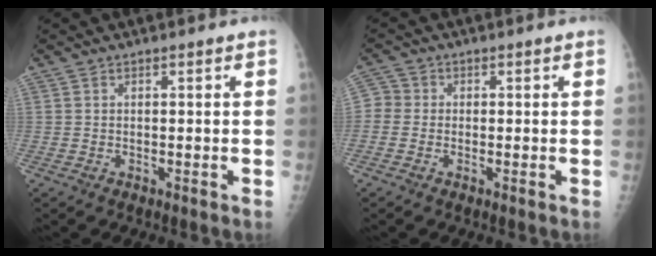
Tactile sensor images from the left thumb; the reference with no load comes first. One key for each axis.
{"total": 2.9, "fx": -0.4, "fy": 2.7, "fz": 0.8, "tx": -0.002, "ty": 0.005, "tz": -0.019}